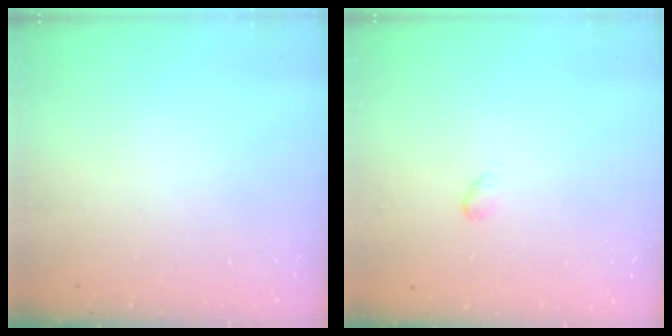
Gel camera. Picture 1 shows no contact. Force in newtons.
{"total": 2.7, "press": 2.6, "slide": 0.5}